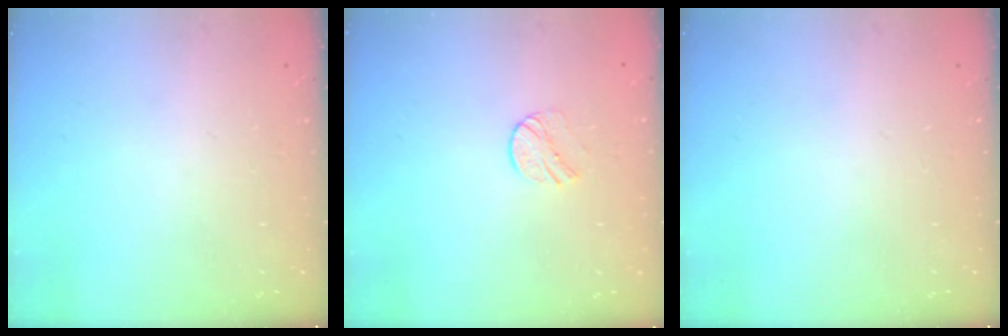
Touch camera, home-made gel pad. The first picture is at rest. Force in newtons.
{"total": 6.6, "press": 6.6, "slide": 0.7}
{"total": 0.0}